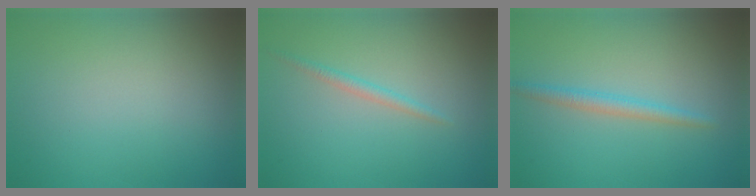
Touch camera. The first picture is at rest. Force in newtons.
{"total": 1.1, "press": 1.1, "slide": 0.0}
{"total": 1.8, "press": 1.8, "slide": 0.1}